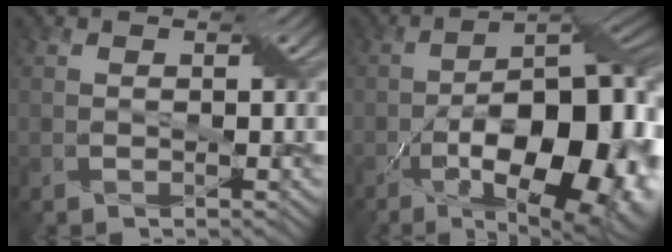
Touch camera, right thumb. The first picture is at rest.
{"total": 19.2, "force": [-6.7, 8.3, 16.0], "torque": [-0.220, -0.015, -0.103]}